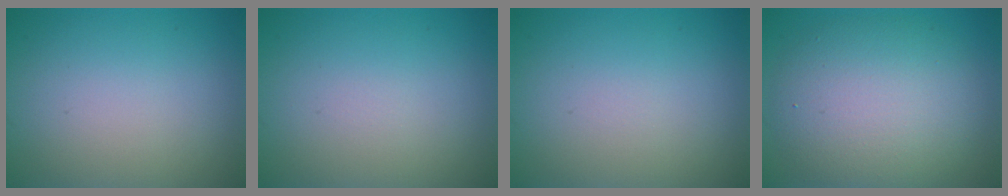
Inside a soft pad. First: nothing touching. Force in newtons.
{"total": 0.0}
{"total": 0.0}
{"total": 8.3, "press": 8.2, "slide": 0.5}